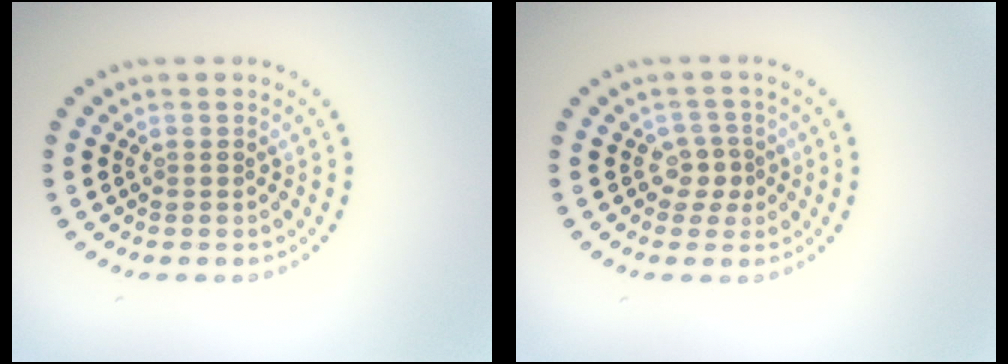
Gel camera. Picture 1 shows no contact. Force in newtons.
{"total": 1.9, "press": 1.5, "slide": 1.2}